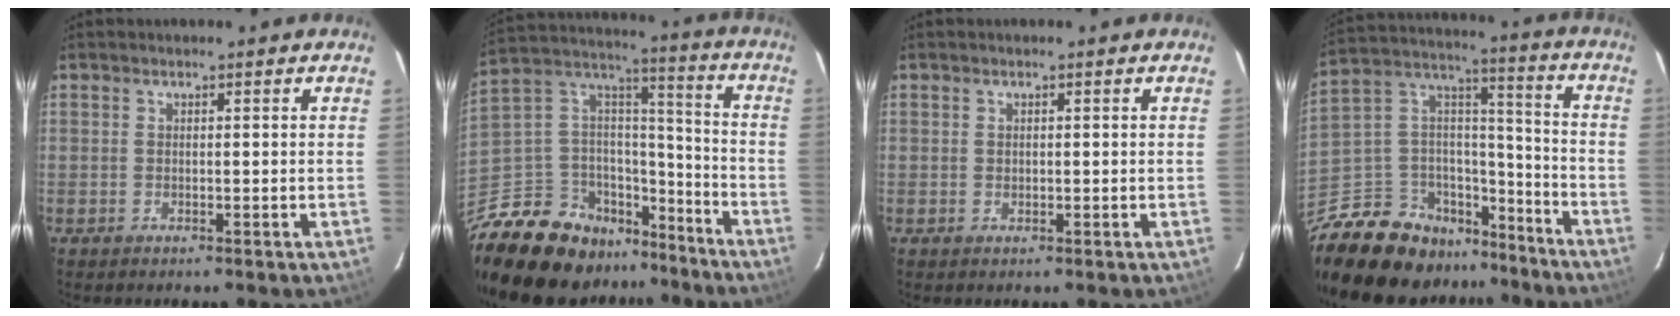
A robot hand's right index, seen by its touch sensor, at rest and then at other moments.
{"total": 23.0, "force": [-18.0, 11.5, 8.5], "torque": [-0.200, 0.057, -0.289]}
{"total": 0.6, "force": [0.1, 0.5, 0.2], "torque": [-0.001, 0.000, 0.003]}
{"total": 22.9, "force": [-18.1, 11.4, 8.0], "torque": [-0.190, 0.064, -0.288]}